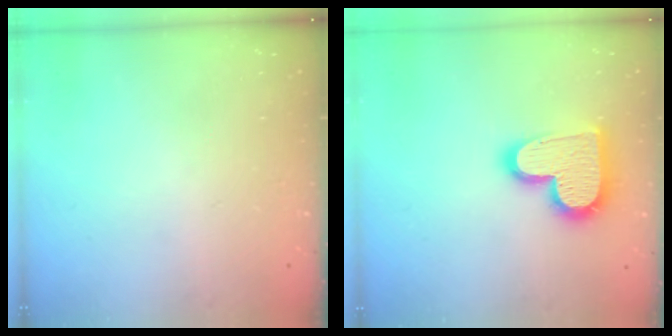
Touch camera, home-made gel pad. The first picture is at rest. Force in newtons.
{"total": 16.8, "press": 16.7, "slide": 1.3}